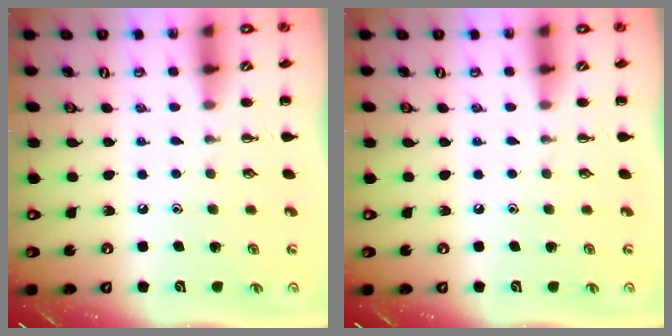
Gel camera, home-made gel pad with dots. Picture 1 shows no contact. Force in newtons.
{"total": 0.0}